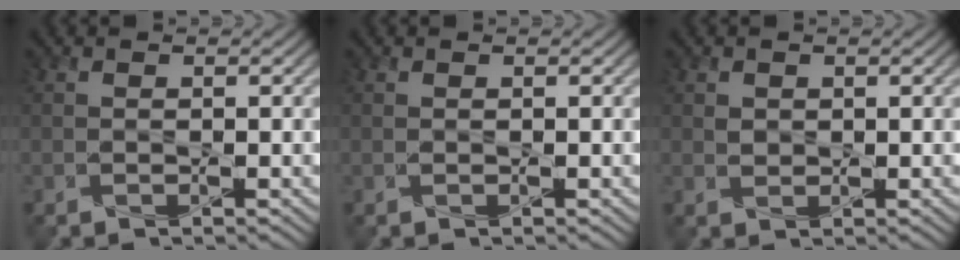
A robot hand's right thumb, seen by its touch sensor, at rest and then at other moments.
{"total": 0.0}
{"total": 1.1, "force": [0.5, 0.9, 0.4], "torque": [-0.012, -0.002, 0.012]}